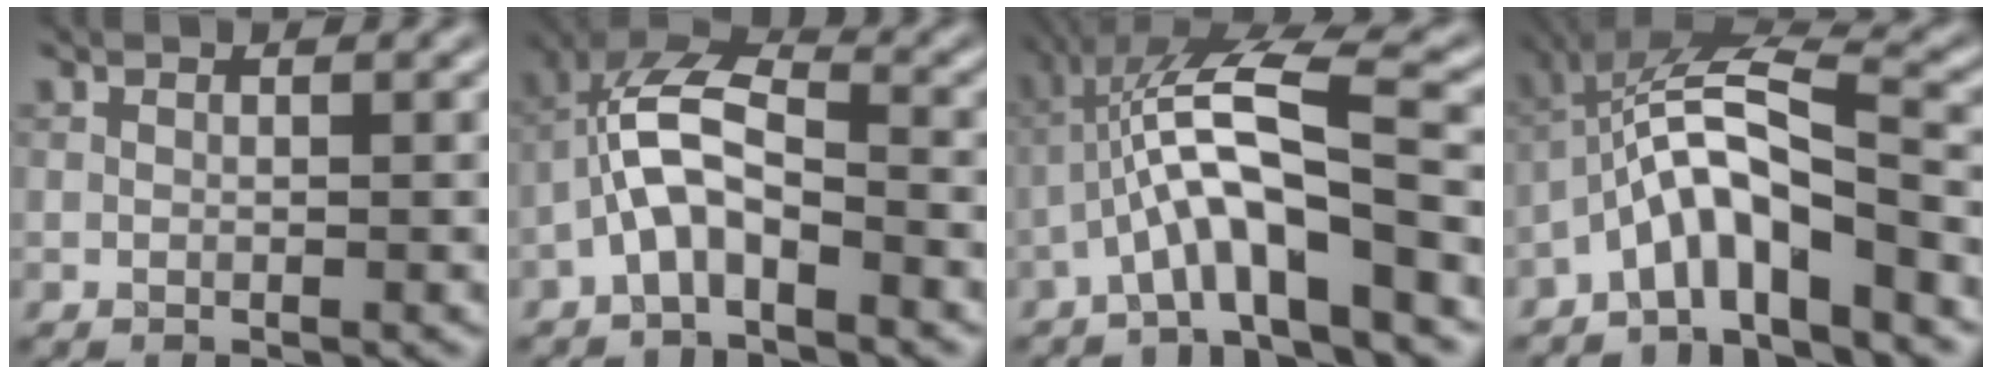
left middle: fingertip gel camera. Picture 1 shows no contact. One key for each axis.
{"total": 5.8, "fx": -2.3, "fy": 2.4, "fz": 4.7, "tx": -0.096, "ty": 0.020, "tz": -0.050}
{"total": 7.7, "fx": -2.6, "fy": 1.4, "fz": 7.1, "tx": -0.131, "ty": 0.025, "tz": -0.052}
{"total": 7.2, "fx": -3.6, "fy": 1.9, "fz": 6.0, "tx": -0.111, "ty": 0.019, "tz": -0.073}